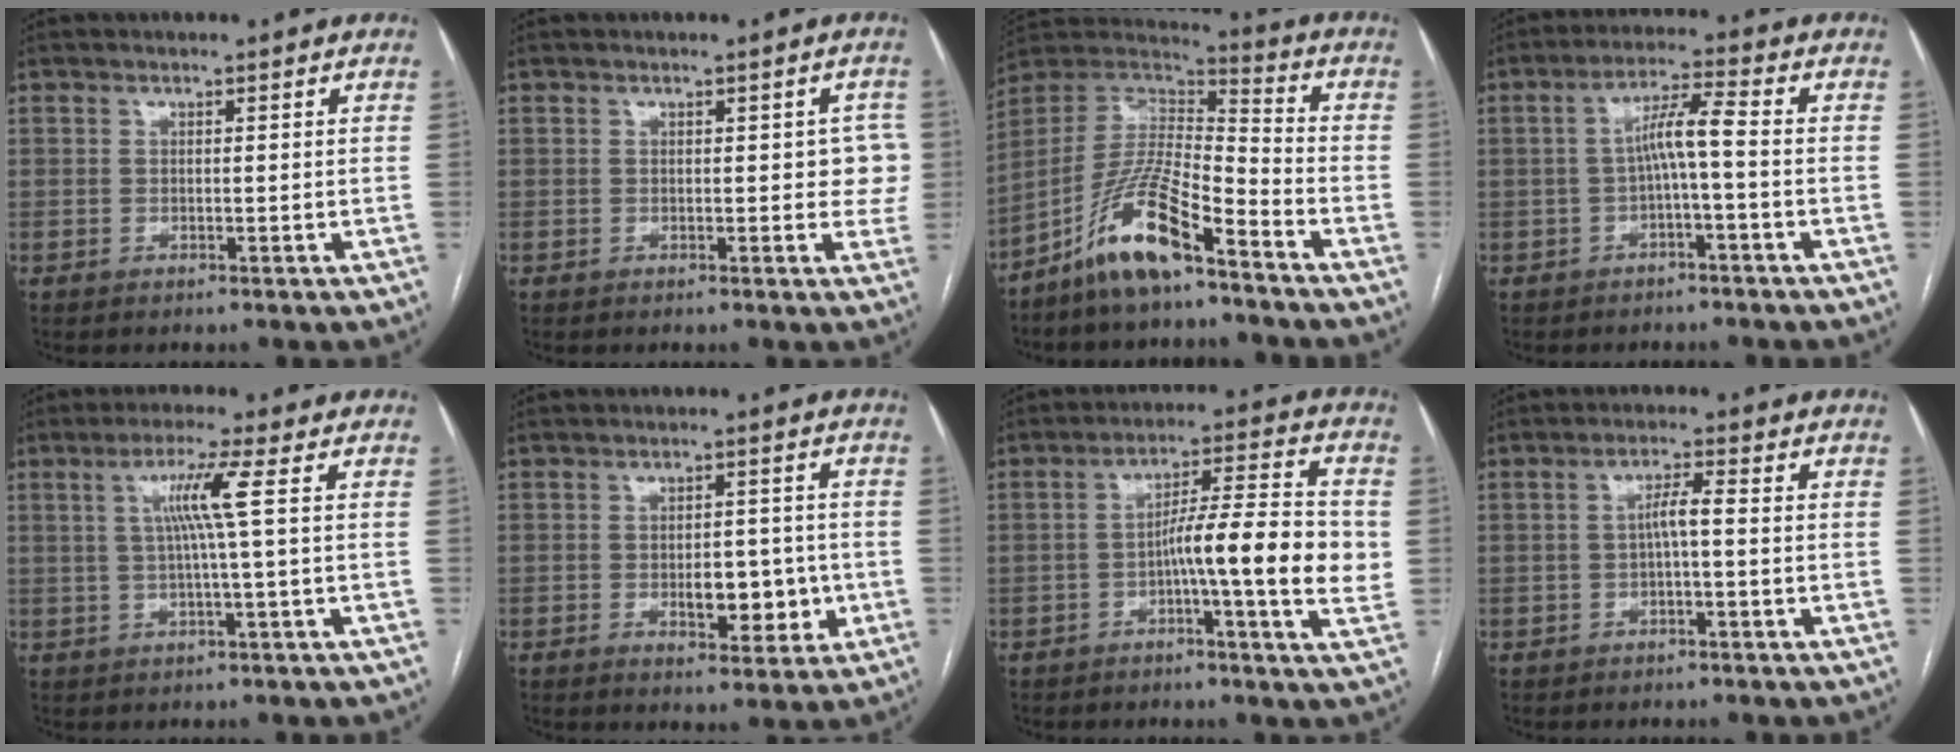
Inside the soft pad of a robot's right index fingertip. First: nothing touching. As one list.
[{"total": 3.8, "force": [0.5, 2.2, 3.1], "torque": [-0.017, 0.013, 0.003]}, {"total": 13.3, "force": [-9.0, 2.2, 9.5], "torque": [-0.193, 0.009, -0.169]}, {"total": 5.3, "force": [-0.8, 0.1, 5.2], "torque": [-0.092, 0.024, -0.011]}, {"total": 5.7, "force": [1.1, -1.3, 5.5], "torque": [-0.104, 0.007, 0.024]}, {"total": 6.4, "force": [-1.4, 3.2, 5.4], "torque": [-0.070, 0.005, -0.011]}, {"total": 12.9, "force": [-1.8, 0.3, 12.8], "torque": [-0.195, 0.009, -0.035]}, {"total": 3.1, "force": [-0.4, 0.3, 3.0], "torque": [-0.052, 0.011, -0.005]}]